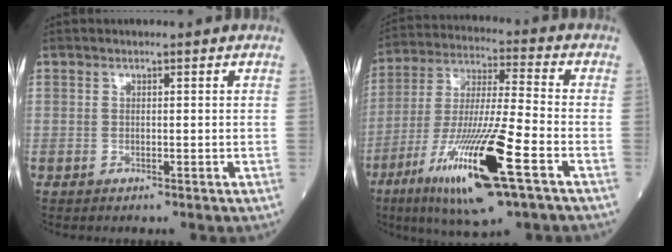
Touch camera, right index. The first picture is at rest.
{"total": 19.3, "force": [-8.9, 1.5, 17.1], "torque": [-0.348, -0.039, -0.160]}